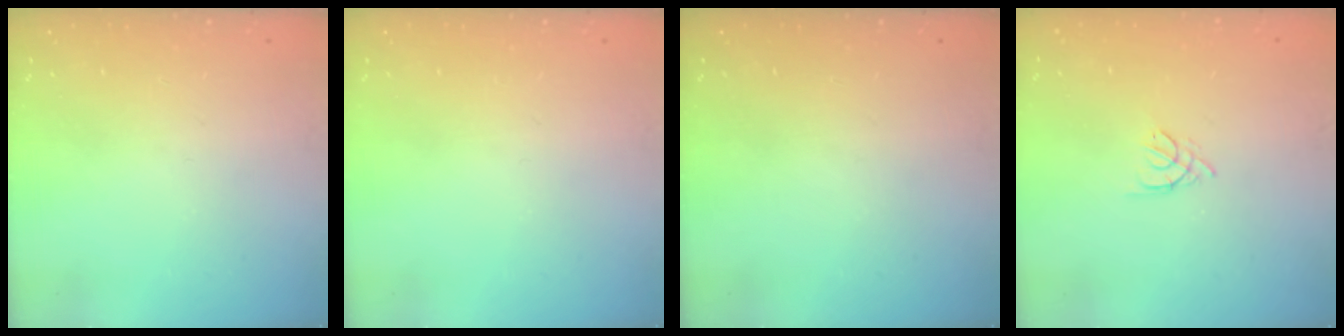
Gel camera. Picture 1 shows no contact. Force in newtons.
{"total": 0.0}
{"total": 0.0}
{"total": 3.0, "press": 2.9, "slide": 0.7}